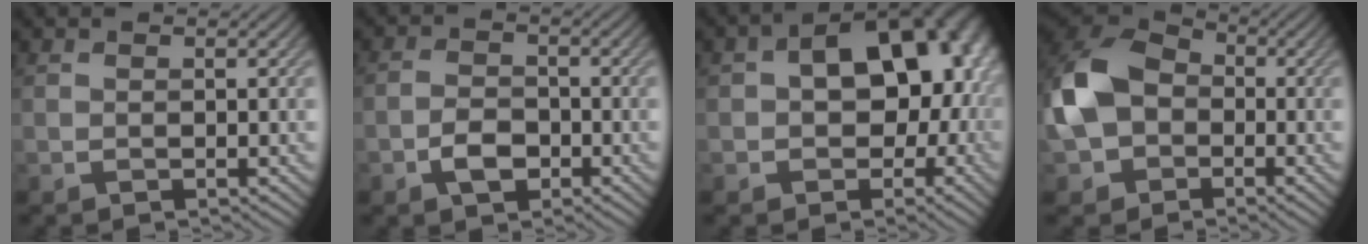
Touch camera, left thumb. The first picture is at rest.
{"total": 3.5, "force": [-1.7, 2.2, 2.1], "torque": [-0.041, 0.003, -0.037]}
{"total": 14.3, "force": [0.8, 10.0, 10.2], "torque": [-0.094, 0.011, -0.003]}
{"total": 11.6, "force": [-1.6, 9.0, 7.1], "torque": [-0.188, -0.006, -0.043]}